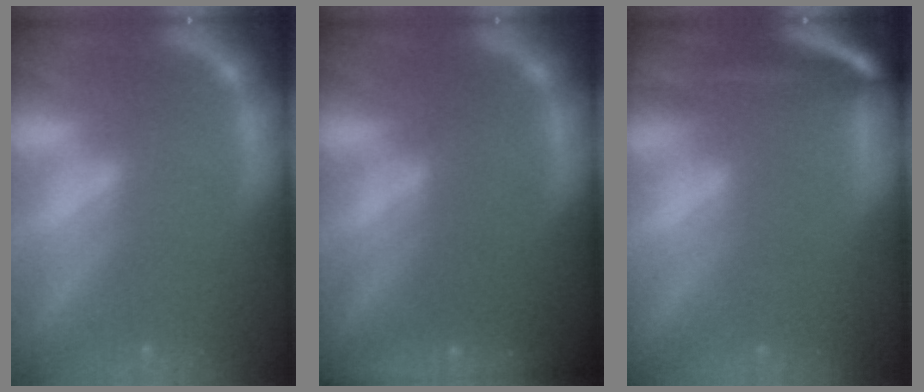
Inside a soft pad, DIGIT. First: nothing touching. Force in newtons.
{"total": 4.5}
{"total": 8.5}